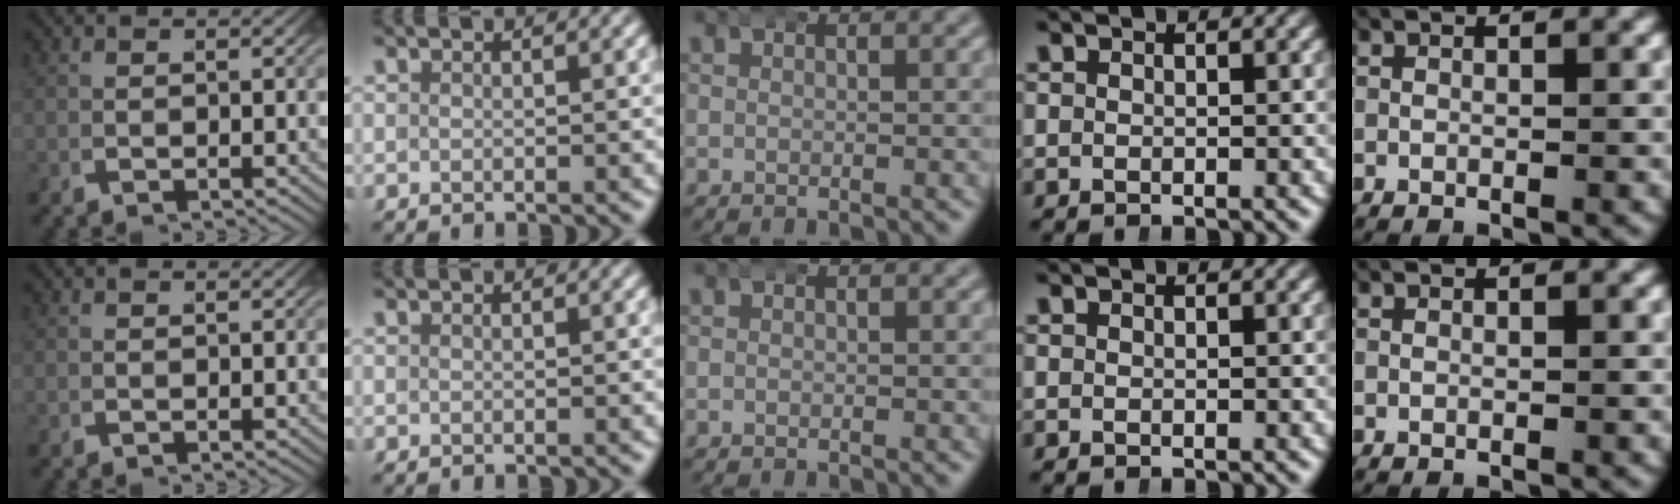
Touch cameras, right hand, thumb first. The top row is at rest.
{}